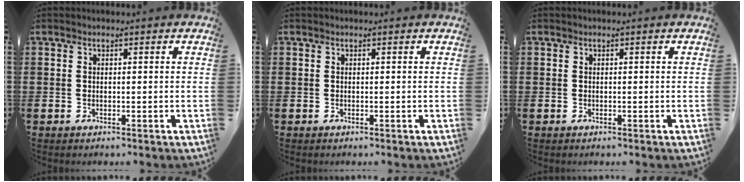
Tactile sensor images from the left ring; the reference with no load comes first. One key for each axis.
{"total": 0.0}
{"total": 0.0}